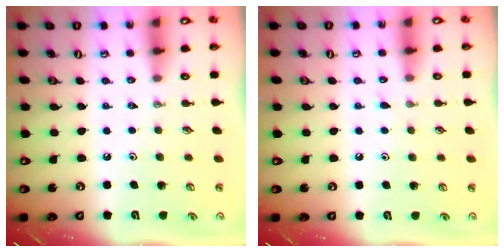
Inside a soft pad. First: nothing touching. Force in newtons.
{"total": 4.5, "press": 4.5, "slide": 0.4}